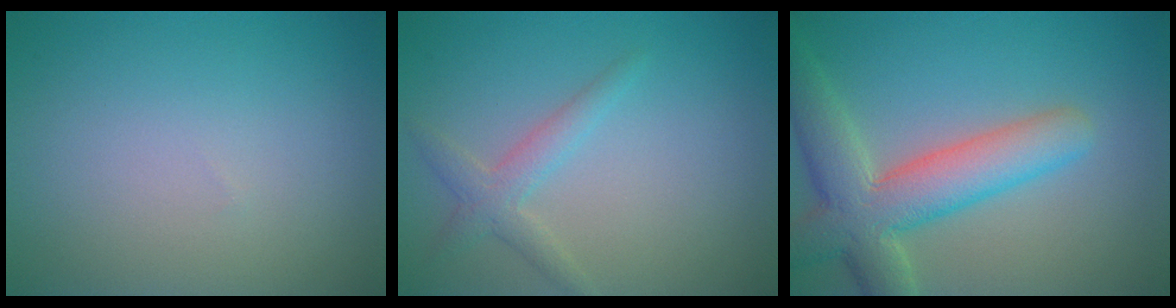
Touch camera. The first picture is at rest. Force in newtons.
{"total": 2.2, "press": 2.2, "slide": 0.1}
{"total": 7.4, "press": 7.4, "slide": 0.8}